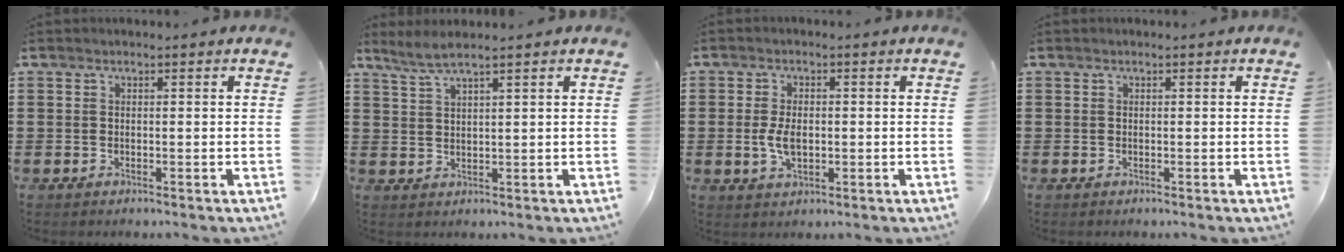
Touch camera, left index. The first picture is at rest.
{"total": 2.9, "force": [2.3, -0.3, 1.7], "torque": [-0.038, 0.003, 0.043]}
{"total": 4.3, "force": [-0.2, 2.2, 3.6], "torque": [-0.083, 0.000, -0.008]}
{"total": 0.0}